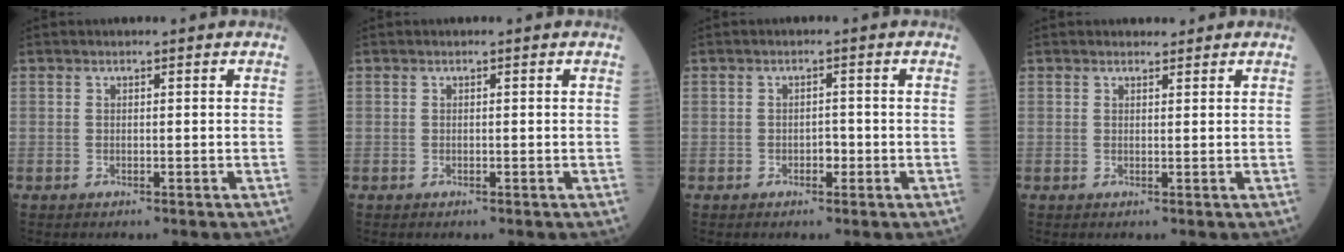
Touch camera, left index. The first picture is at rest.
{"total": 0.0}
{"total": 1.5, "force": [-0.6, 0.9, 1.0], "torque": [-0.011, 0.004, -0.010]}
{"total": 1.3, "force": [1.2, 0.5, 0.2], "torque": [-0.006, 0.001, 0.017]}